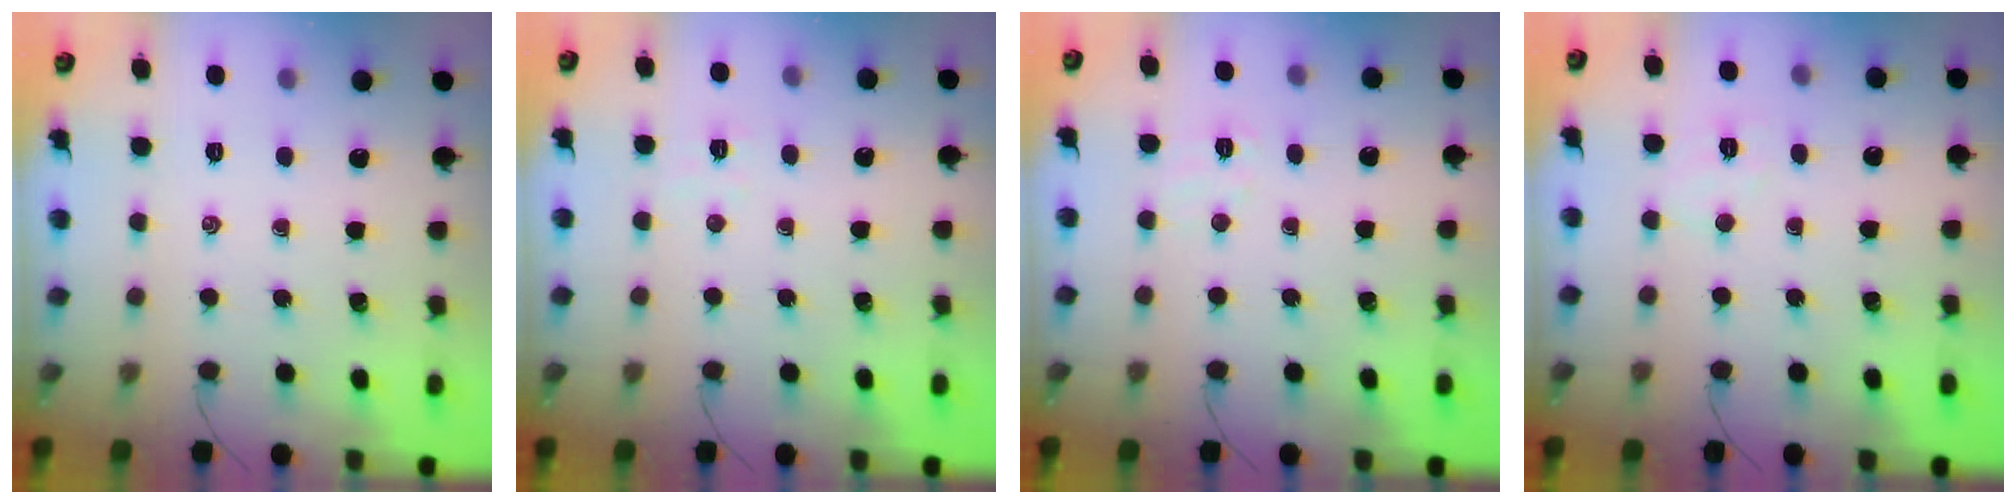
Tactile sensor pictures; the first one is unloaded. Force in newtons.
{"total": 3.6, "press": 3.5, "slide": 1.0}
{"total": 3.8, "press": 3.6, "slide": 1.1}
{"total": 4.1, "press": 4.0, "slide": 1.0}